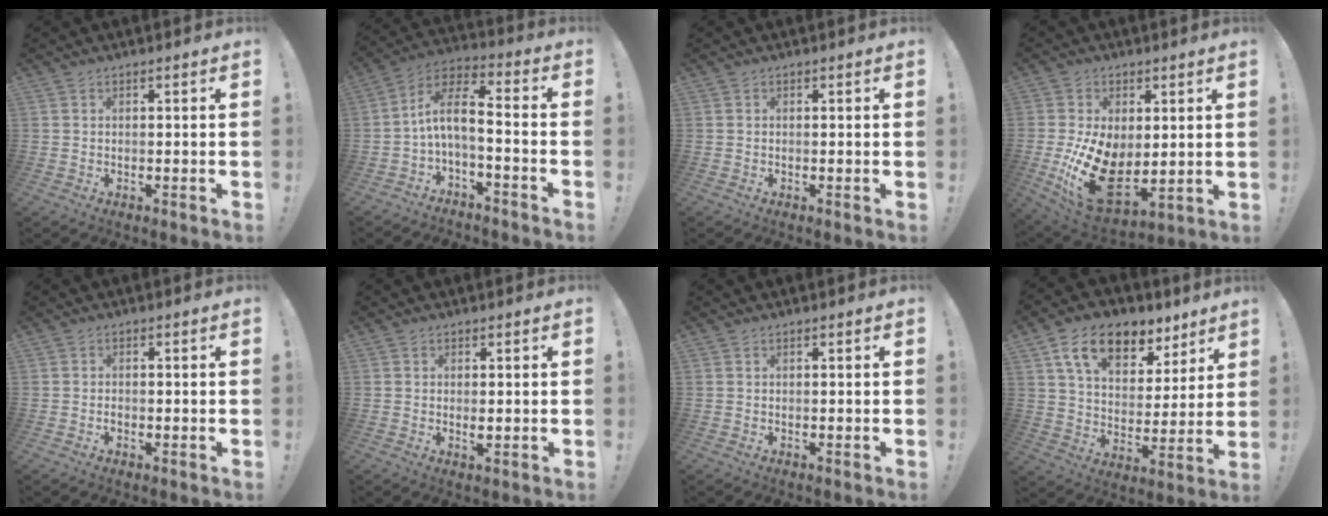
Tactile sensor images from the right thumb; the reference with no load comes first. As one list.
[{"total": 8.9, "force": [-1.7, 3.6, 8.0], "torque": [-0.129, 0.011, -0.033]}, {"total": 0.0}, {"total": 17.9, "force": [-2.0, 12.1, 13.1], "torque": [-0.234, -0.008, -0.018]}, {"total": 1.1, "force": [-0.5, 0.8, 0.5], "torque": [-0.001, -0.001, -0.011]}, {"total": 1.7, "force": [0.3, 1.0, 1.3], "torque": [-0.008, -0.007, 0.004]}, {"total": 0.0}, {"total": 16.2, "force": [10.0, 9.2, 8.8], "torque": [-0.146, -0.055, 0.181]}]